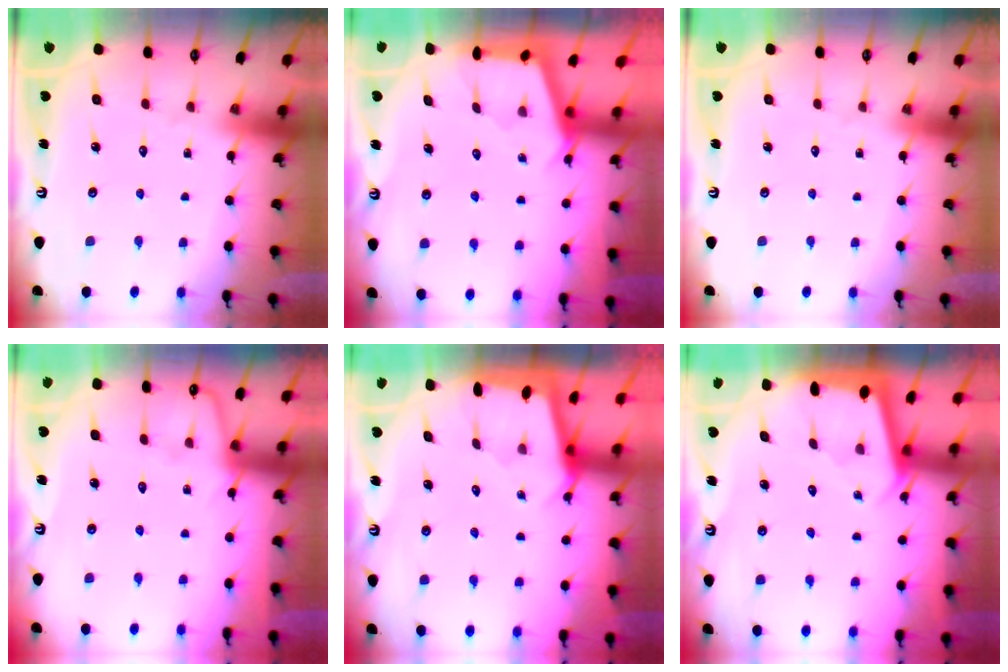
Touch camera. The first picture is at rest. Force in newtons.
{"total": 2.6, "press": 2.6, "slide": 0.3}
{"total": 0.0}
{"total": 4.1, "press": 4.1, "slide": 0.7}
{"total": 2.2, "press": 2.2, "slide": 0.3}
{"total": 2.2, "press": 2.2, "slide": 0.2}